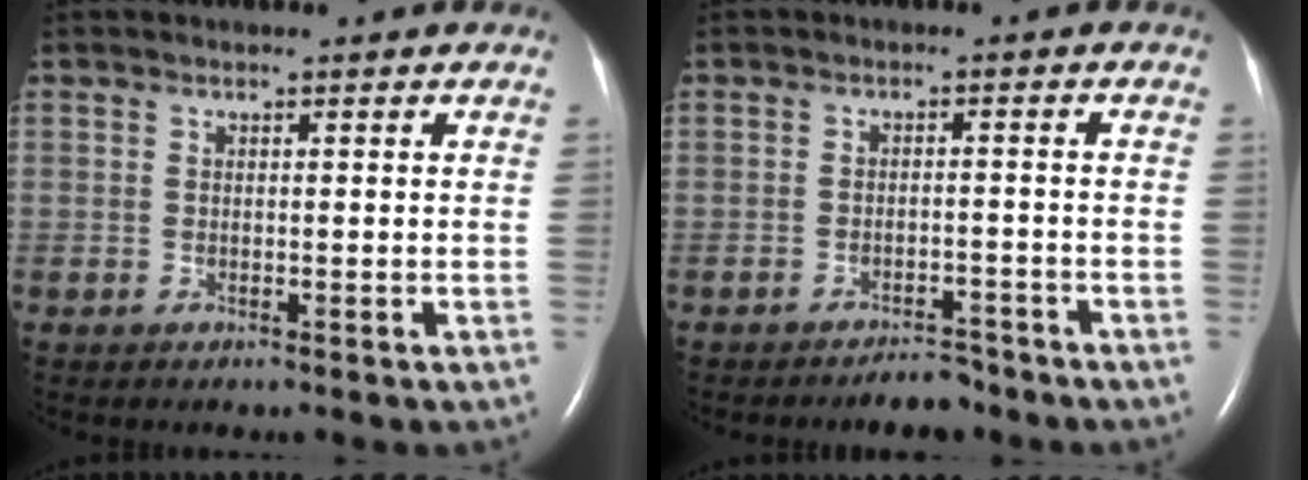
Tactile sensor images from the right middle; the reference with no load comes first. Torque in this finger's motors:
{"motor_torque": [-0.01, 0.01, 0.01, 0.01]}